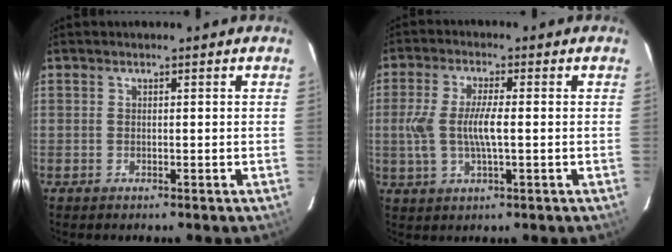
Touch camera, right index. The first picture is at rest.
{"total": 7.9, "force": [-0.5, 1.9, 7.6], "torque": [-0.157, -0.001, -0.007]}